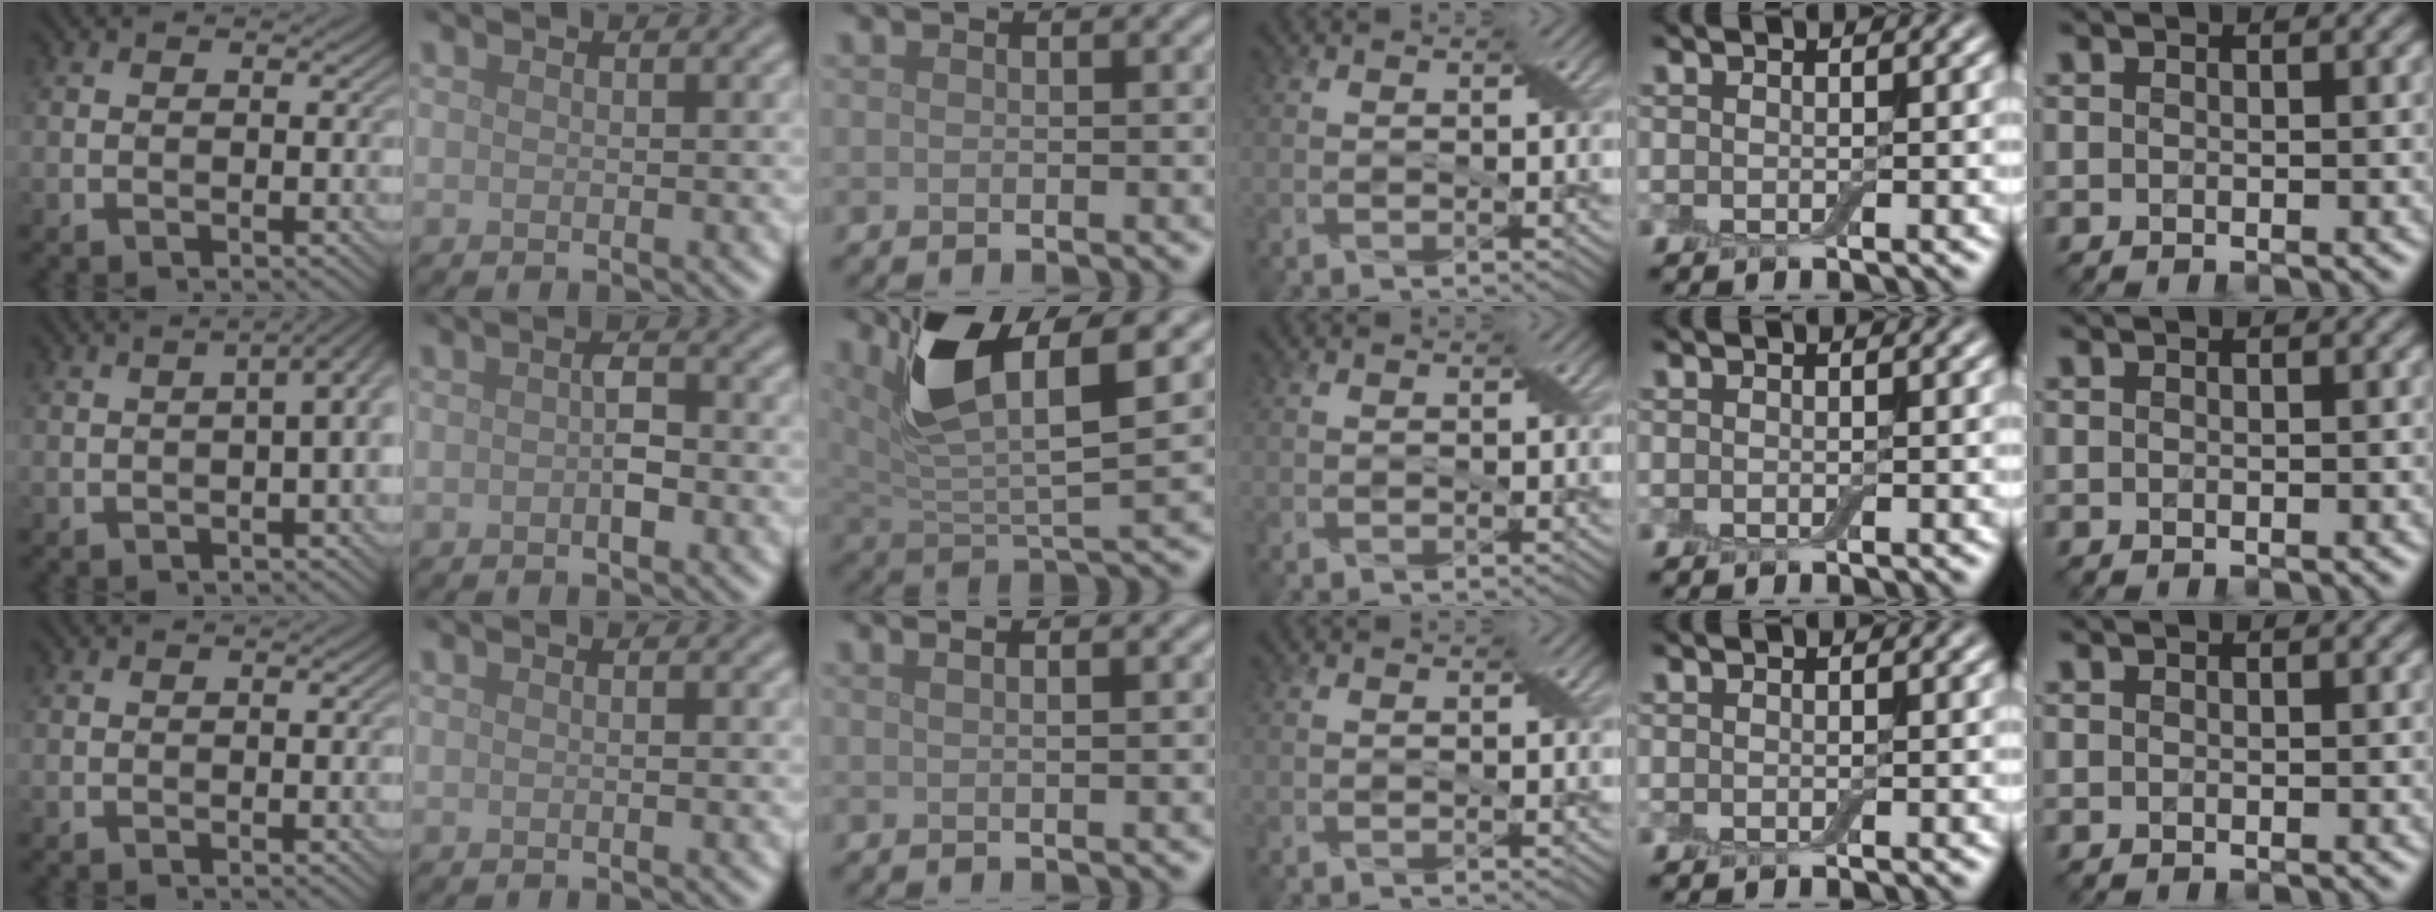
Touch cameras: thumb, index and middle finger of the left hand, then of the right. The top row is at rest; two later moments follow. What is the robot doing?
{"motion": "peel", "object": "adhesive wrap"}